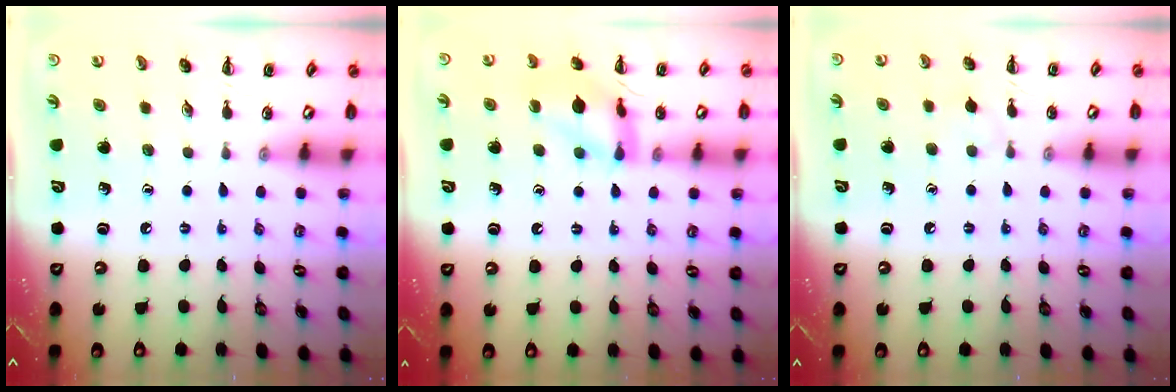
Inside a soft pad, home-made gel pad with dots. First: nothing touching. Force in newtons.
{"total": 13.3, "press": 13.2, "slide": 1.2}
{"total": 3.9, "press": 3.6, "slide": 1.6}